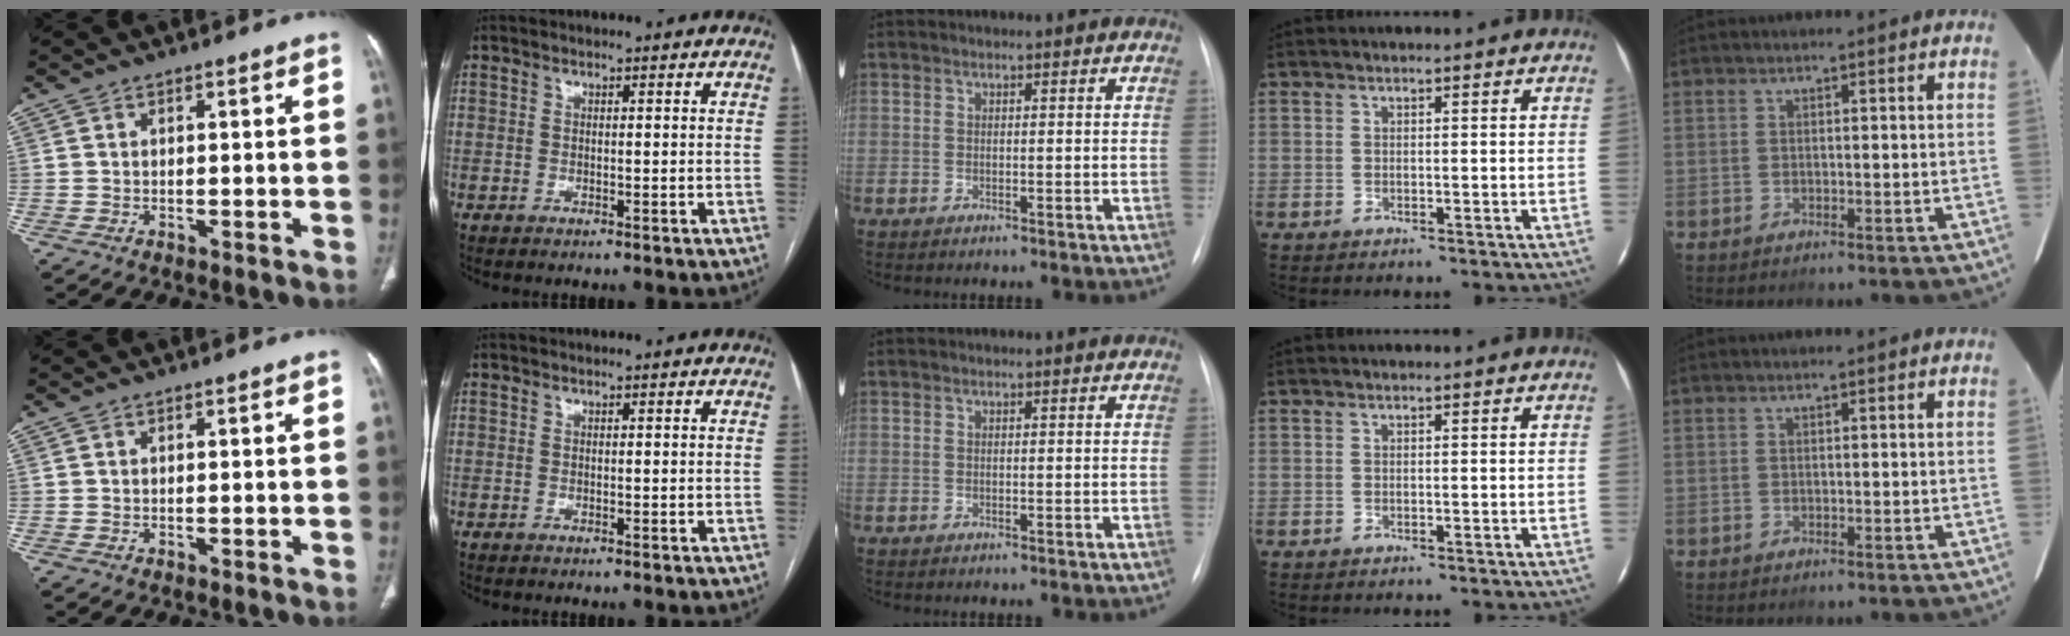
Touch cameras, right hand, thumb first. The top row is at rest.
{}